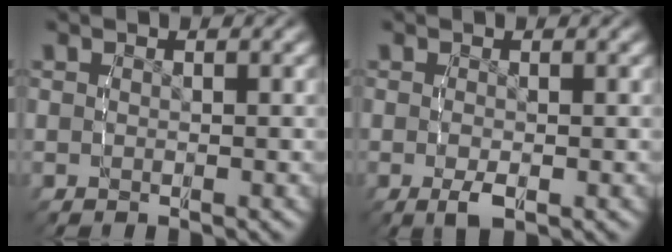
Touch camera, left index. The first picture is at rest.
{"total": 1.5, "force": [-0.6, 0.4, 1.4], "torque": [-0.031, -0.006, -0.007]}